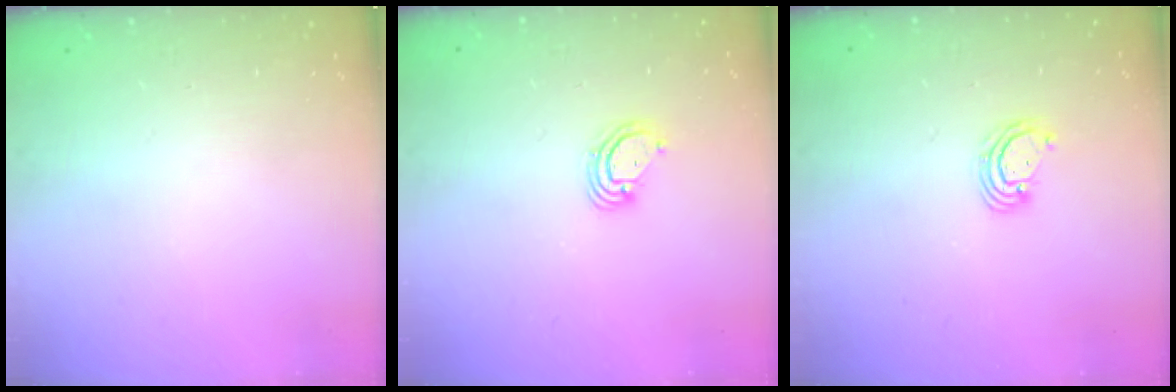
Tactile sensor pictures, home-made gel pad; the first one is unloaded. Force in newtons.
{"total": 3.7, "press": 3.7, "slide": 0.3}
{"total": 3.0, "press": 2.9, "slide": 0.3}